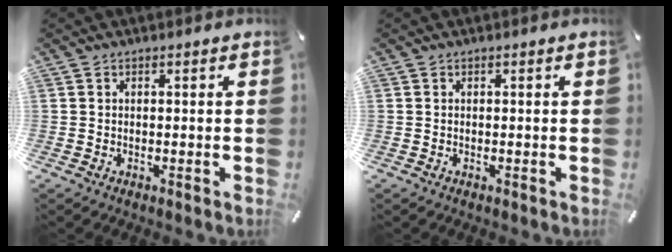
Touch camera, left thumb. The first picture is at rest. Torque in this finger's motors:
{"motor_torque": [-0.01, 0.00, -0.06, -0.07, 0.00]}